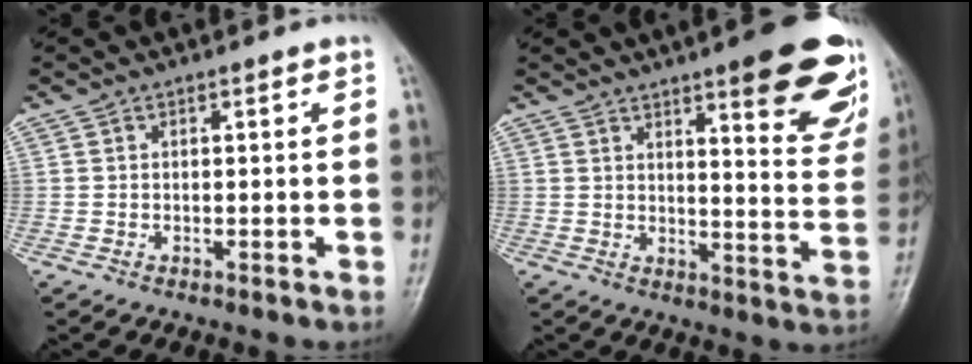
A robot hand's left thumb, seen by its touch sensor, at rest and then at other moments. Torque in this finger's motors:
{"motor_torque": [2.19, 1.42, 1.29, -1.37, 0.19]}